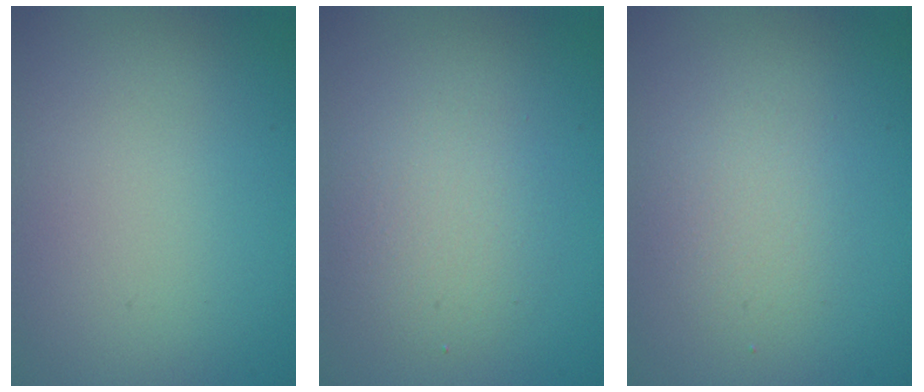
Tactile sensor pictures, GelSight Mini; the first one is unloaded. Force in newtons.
{"total": 2.6, "press": 2.6, "slide": 0.1}
{"total": 1.8, "press": 1.8, "slide": 0.1}